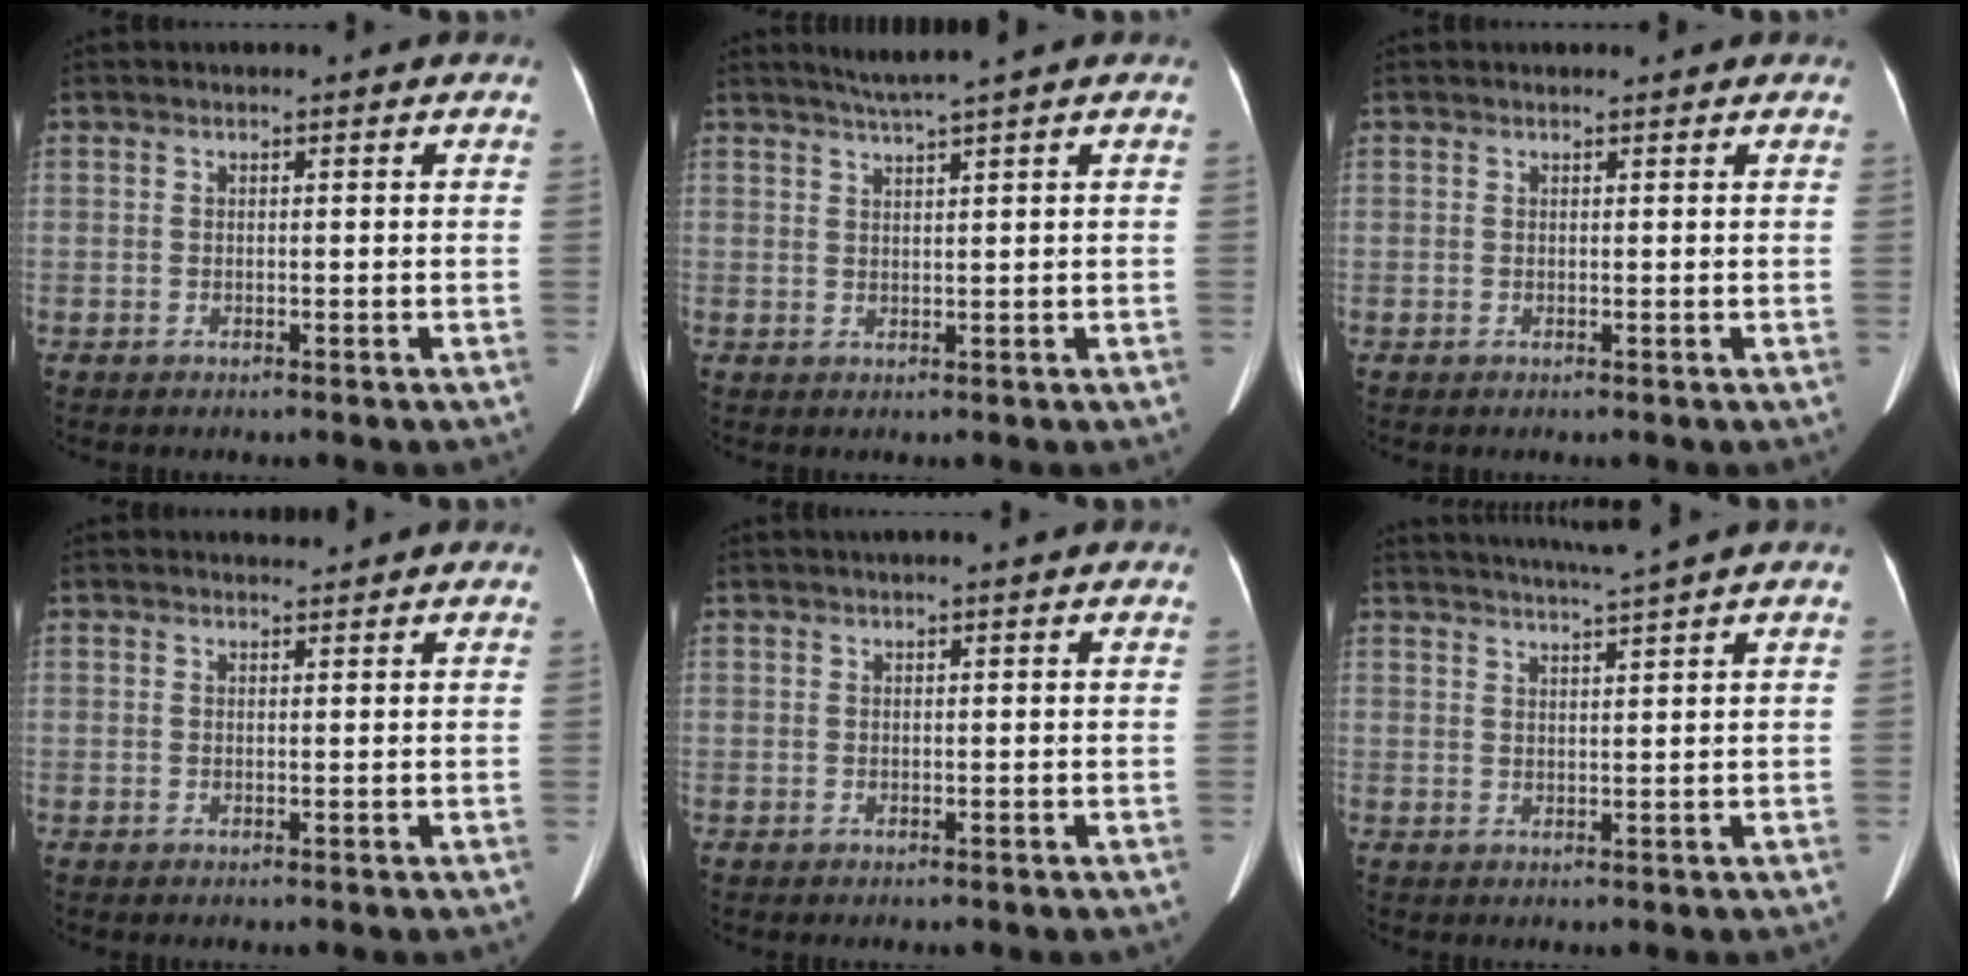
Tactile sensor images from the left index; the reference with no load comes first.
{"total": 3.4, "force": [2.7, -1.2, 1.6], "torque": [-0.031, 0.003, 0.053]}
{"total": 1.6, "force": [1.5, 0.3, 0.4], "torque": [-0.013, 0.014, 0.016]}
{"total": 0.7, "force": [0.6, -0.1, -0.2], "torque": [-0.006, -0.004, 0.012]}
{"total": 1.7, "force": [1.3, -0.1, 1.1], "torque": [-0.013, 0.024, 0.022]}
{"total": 5.2, "force": [4.4, -2.0, 2.0], "torque": [-0.035, -0.002, 0.075]}